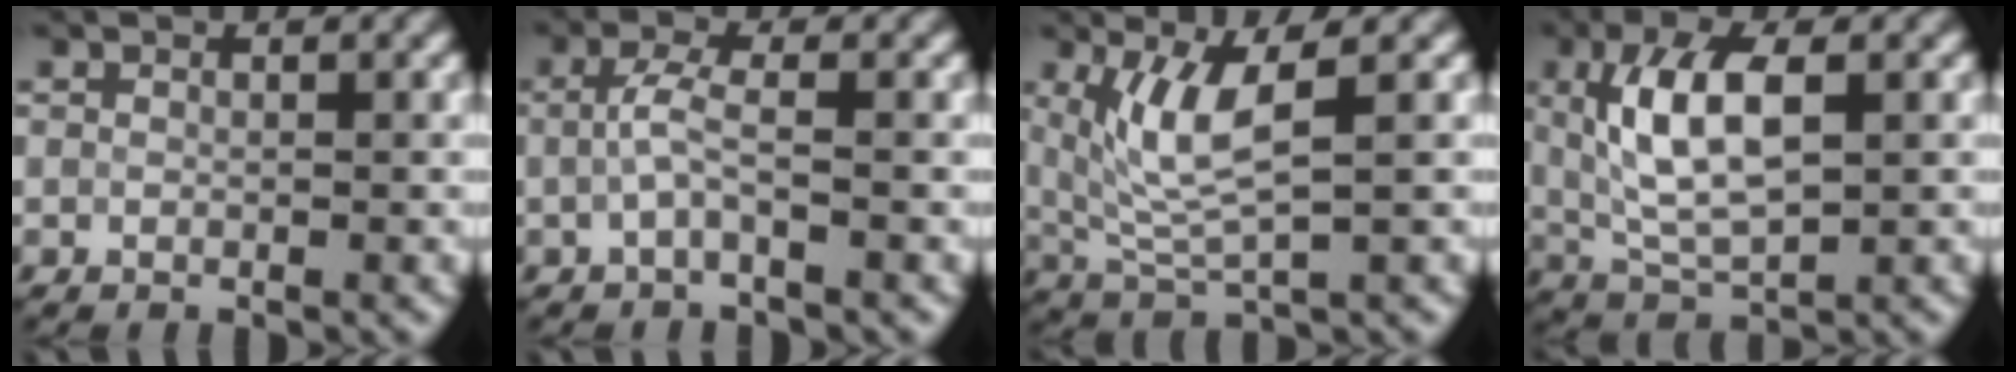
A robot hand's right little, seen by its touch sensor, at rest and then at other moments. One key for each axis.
{"total": 2.1, "fx": -0.3, "fy": 0.2, "fz": 2.0, "tx": -0.050, "ty": 0.006, "tz": -0.010}
{"total": 4.7, "fx": 1.4, "fy": 1.1, "fz": 4.4, "tx": -0.100, "ty": -0.005, "tz": 0.038}
{"total": 7.1, "fx": 1.5, "fy": 3.0, "fz": 6.2, "tx": -0.126, "ty": 0.009, "tz": 0.030}